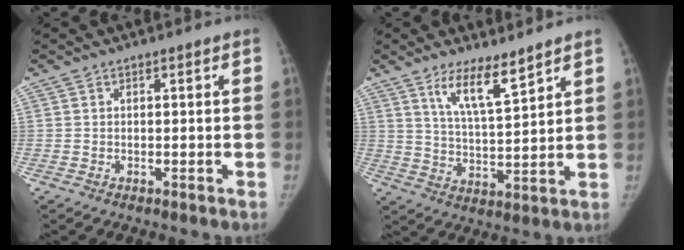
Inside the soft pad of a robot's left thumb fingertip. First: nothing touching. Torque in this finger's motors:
{"motor_torque": [0.24, 0.11, 1.01, -0.53, 0.07]}